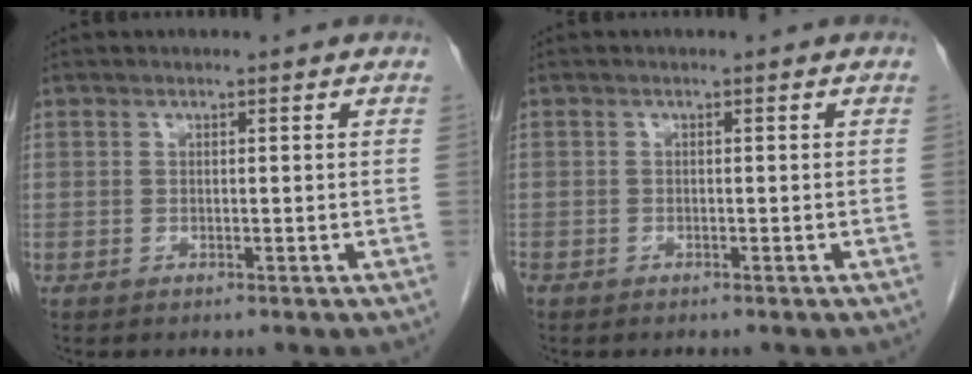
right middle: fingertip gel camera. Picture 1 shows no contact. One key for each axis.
{"total": 1.0, "fx": -0.7, "fy": 0.6, "fz": 0.3, "tx": -0.010, "ty": -0.002, "tz": -0.012}